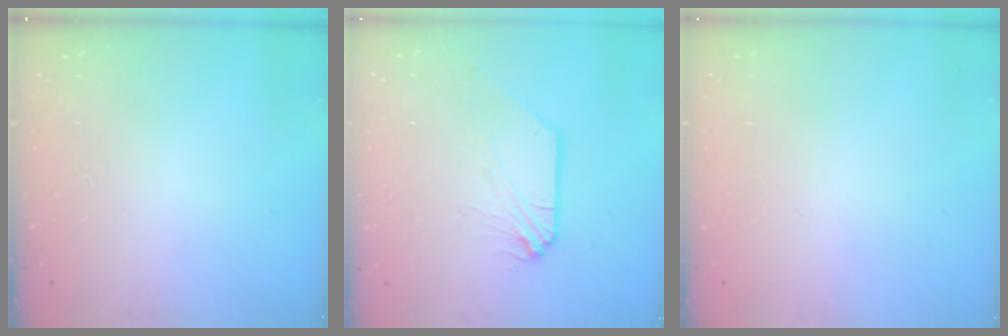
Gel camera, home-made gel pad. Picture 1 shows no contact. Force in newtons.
{"total": 0.0}
{"total": 0.7, "press": 0.7, "slide": 0.1}